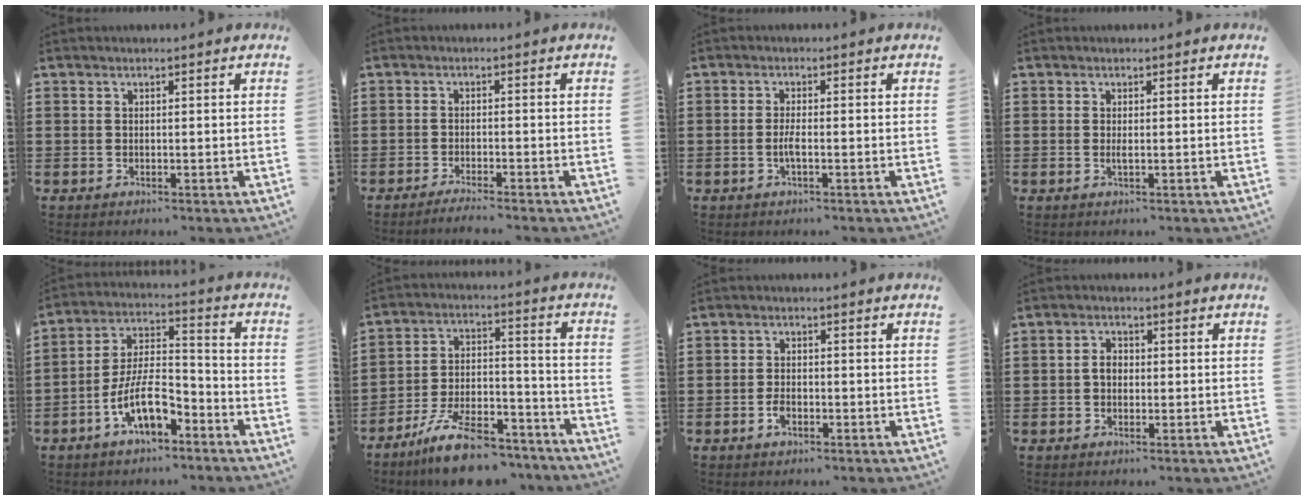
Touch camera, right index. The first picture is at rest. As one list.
[{"total": 2.0, "force": [-1.9, -0.3, 0.5], "torque": [-0.008, -0.001, -0.037]}, {"total": 2.3, "force": [-0.8, 0.2, 2.2], "torque": [-0.055, -0.007, -0.018]}, {"total": 0.8, "force": [-0.1, 0.0, 0.8], "torque": [-0.015, -0.004, 0.000]}, {"total": 10.5, "force": [-5.6, 4.5, 7.6], "torque": [-0.161, 0.007, -0.104]}, {"total": 11.6, "force": [-9.4, 2.9, 6.1], "torque": [-0.111, 0.039, -0.178]}, {"total": 2.2, "force": [-1.1, 1.1, 1.5], "torque": [-0.037, -0.002, -0.022]}, {"total": 1.9, "force": [-0.2, 1.2, 1.5], "torque": [-0.028, 0.004, -0.005]}]